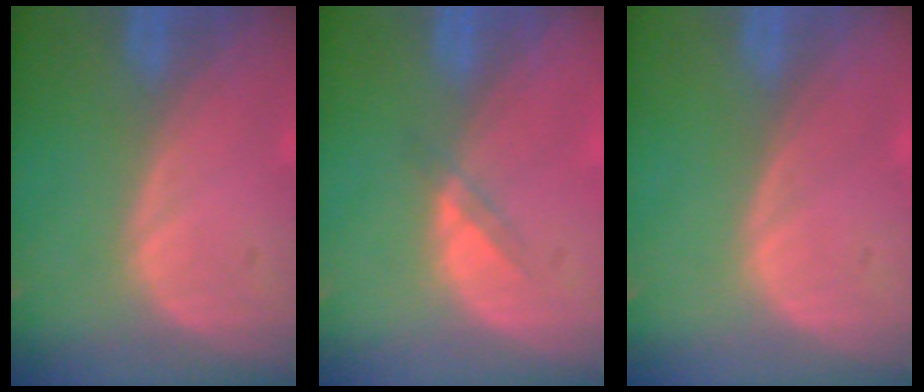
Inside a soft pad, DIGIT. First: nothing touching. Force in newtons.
{"total": 1.8, "press": 1.4, "slide": 1.0}
{"total": 0.0}